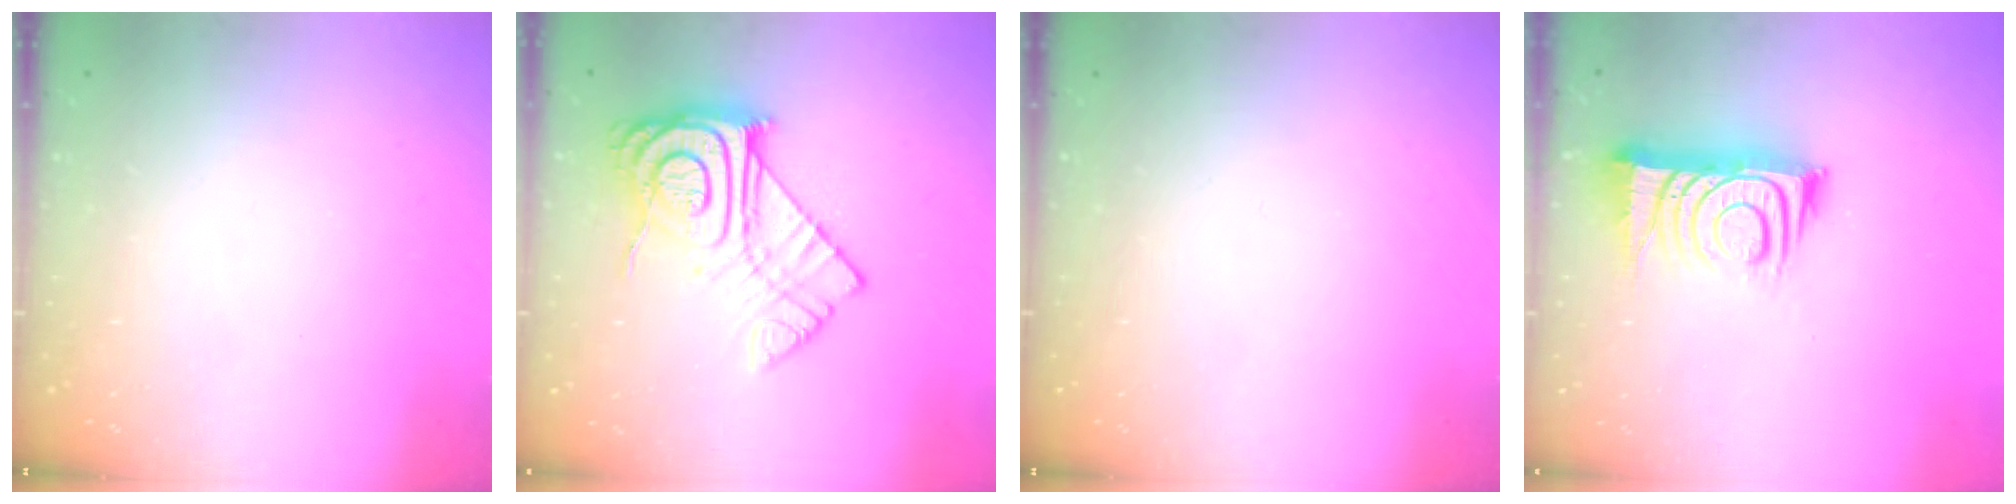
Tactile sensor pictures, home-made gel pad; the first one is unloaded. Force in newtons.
{"total": 16.5, "press": 16.4, "slide": 1.4}
{"total": 0.0}
{"total": 12.6, "press": 12.6, "slide": 0.9}